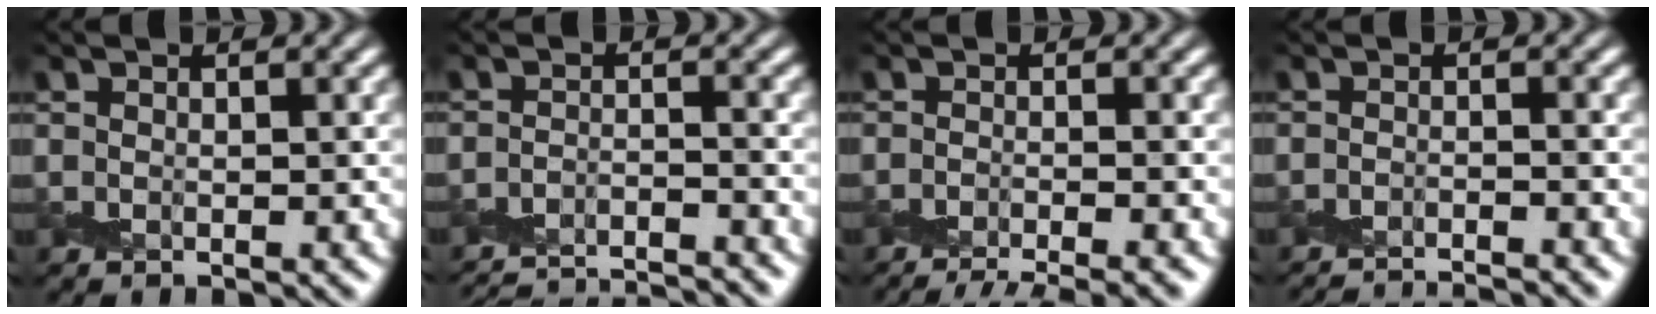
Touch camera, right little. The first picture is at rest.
{"total": 10.0, "force": [-9.9, 1.3, 1.4], "torque": [-0.008, -0.009, -0.148]}
{"total": 5.6, "force": [-4.6, 0.8, 3.2], "torque": [-0.046, -0.028, -0.068]}
{"total": 4.9, "force": [-4.8, -0.2, 0.9], "torque": [-0.011, -0.014, -0.078]}